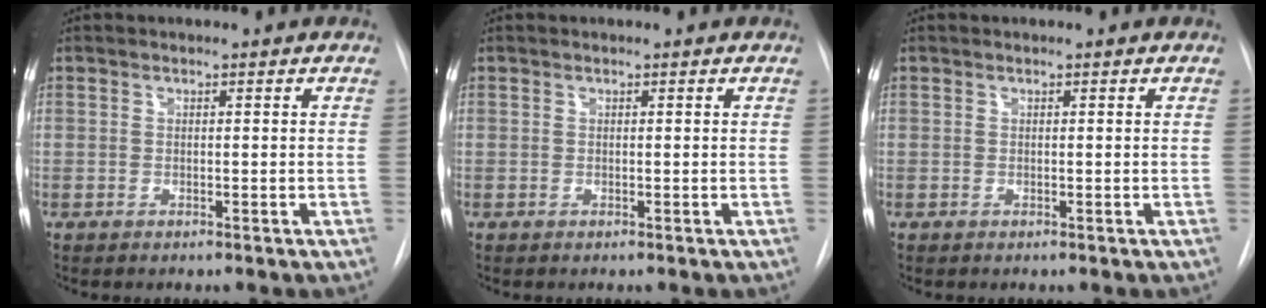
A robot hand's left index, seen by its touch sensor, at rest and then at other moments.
{"total": 0.0}
{"total": 0.0}